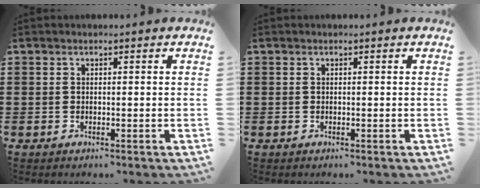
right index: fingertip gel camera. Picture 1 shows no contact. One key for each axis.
{"total": 0.0}